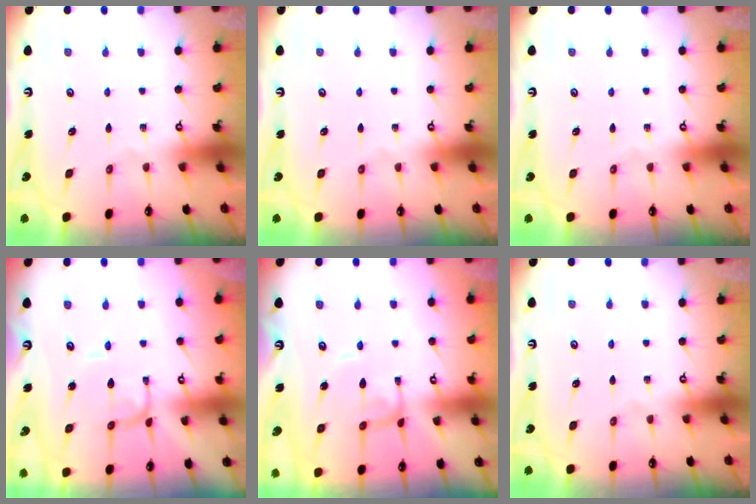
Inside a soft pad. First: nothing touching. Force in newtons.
{"total": 0.0}
{"total": 0.0}
{"total": 1.2, "press": 1.2, "slide": 0.3}
{"total": 1.4, "press": 1.4, "slide": 0.1}
{"total": 0.0}